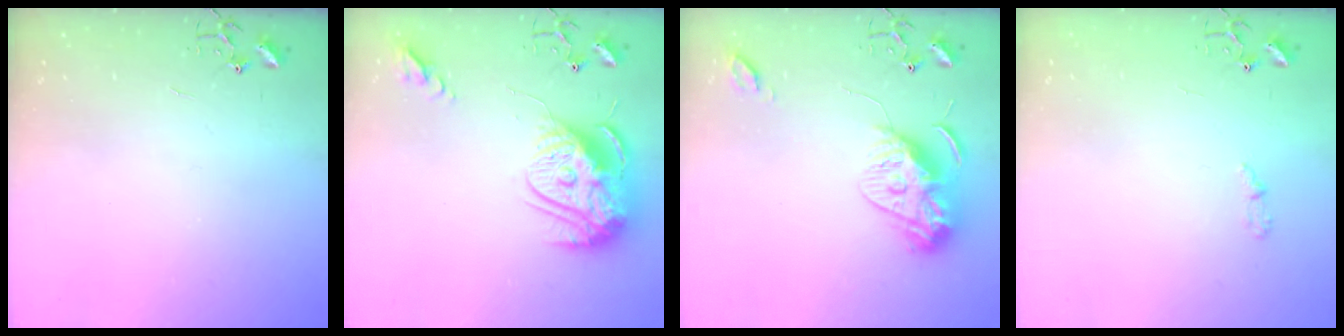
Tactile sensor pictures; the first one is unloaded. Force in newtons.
{"total": 18.4, "press": 18.3, "slide": 1.7}
{"total": 11.7, "press": 11.6, "slide": 1.0}
{"total": 4.6, "press": 4.5, "slide": 0.6}